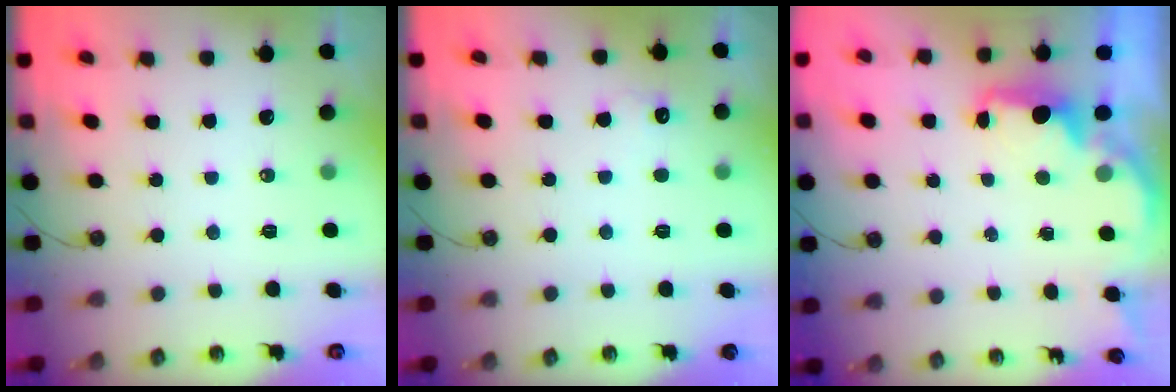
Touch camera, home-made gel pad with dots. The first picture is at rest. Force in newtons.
{"total": 4.6, "press": 4.4, "slide": 1.1}
{"total": 2.3, "press": 2.1, "slide": 0.8}